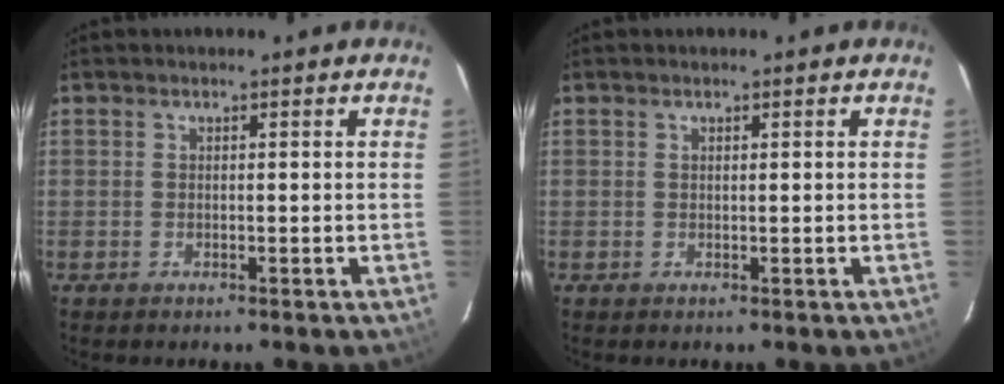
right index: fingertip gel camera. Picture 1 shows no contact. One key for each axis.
{"total": 0.0}